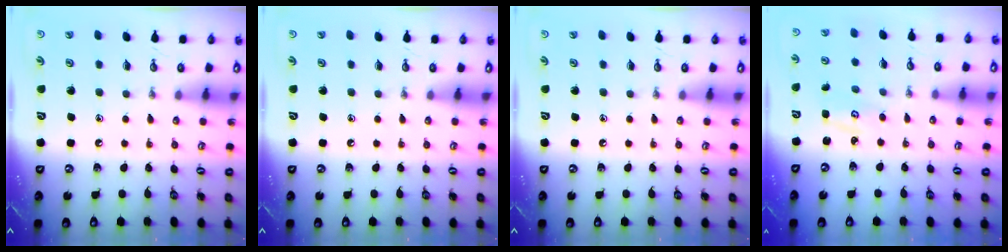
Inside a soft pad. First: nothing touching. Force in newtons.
{"total": 0.0}
{"total": 0.0}
{"total": 2.9, "press": 2.8, "slide": 0.4}